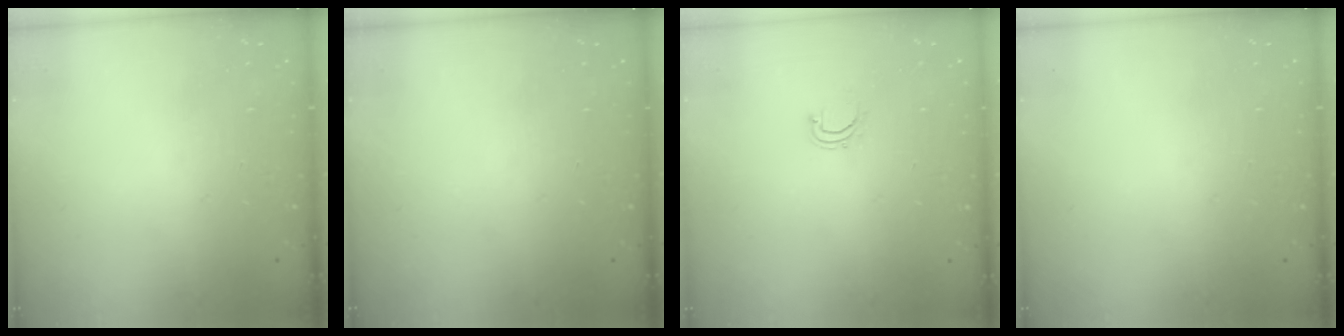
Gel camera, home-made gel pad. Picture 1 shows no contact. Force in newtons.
{"total": 0.0}
{"total": 4.3, "press": 4.2, "slide": 0.6}
{"total": 0.0}